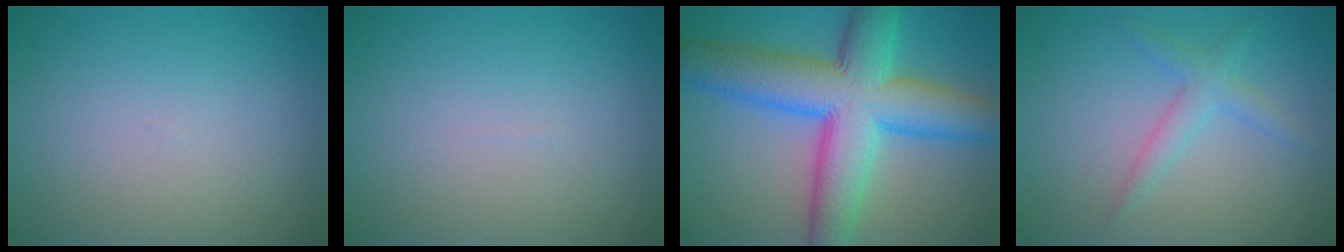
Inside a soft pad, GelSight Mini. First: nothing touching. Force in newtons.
{"total": 0.0}
{"total": 11.6, "press": 11.6, "slide": 0.1}
{"total": 2.2, "press": 2.2, "slide": 0.1}